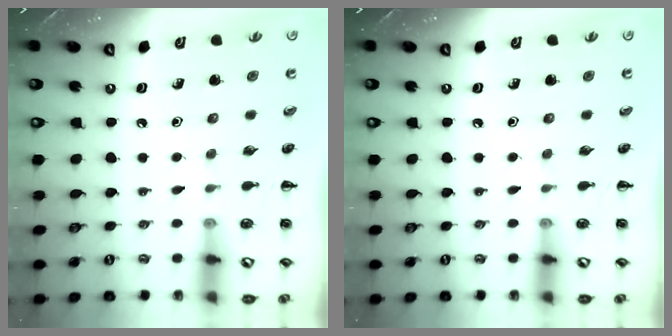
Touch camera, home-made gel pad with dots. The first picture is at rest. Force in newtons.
{"total": 0.0}